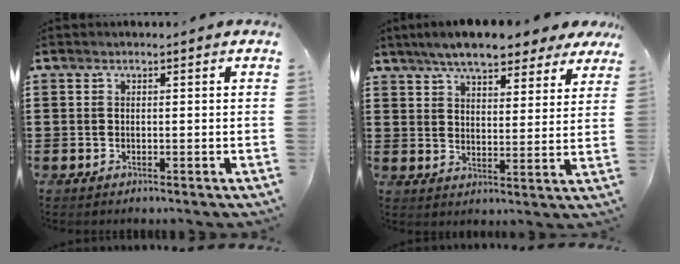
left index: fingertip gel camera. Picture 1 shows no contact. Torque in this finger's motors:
{"motor_torque": [1.13, -1.01, 0.84, 0.21]}